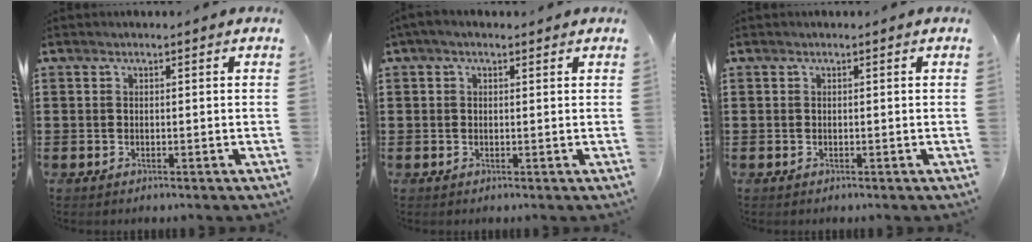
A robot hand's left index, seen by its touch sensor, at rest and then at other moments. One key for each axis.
{"total": 1.9, "fx": 0.7, "fy": 0.5, "fz": 1.7, "tx": -0.032, "ty": 0.004, "tz": 0.011}
{"total": 0.0}